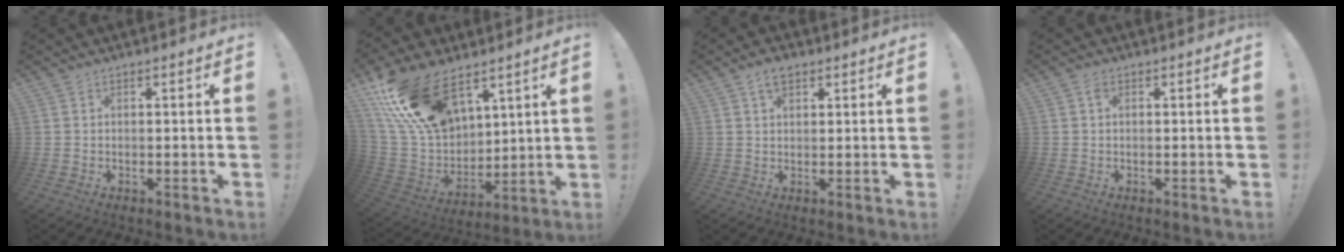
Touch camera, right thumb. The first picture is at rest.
{"total": 22.0, "force": [13.8, 11.7, 12.5], "torque": [-0.255, -0.084, 0.258]}
{"total": 4.3, "force": [2.3, 2.4, 2.7], "torque": [-0.041, -0.003, 0.041]}
{"total": 1.1, "force": [0.6, 0.7, 0.7], "torque": [-0.008, -0.001, 0.009]}